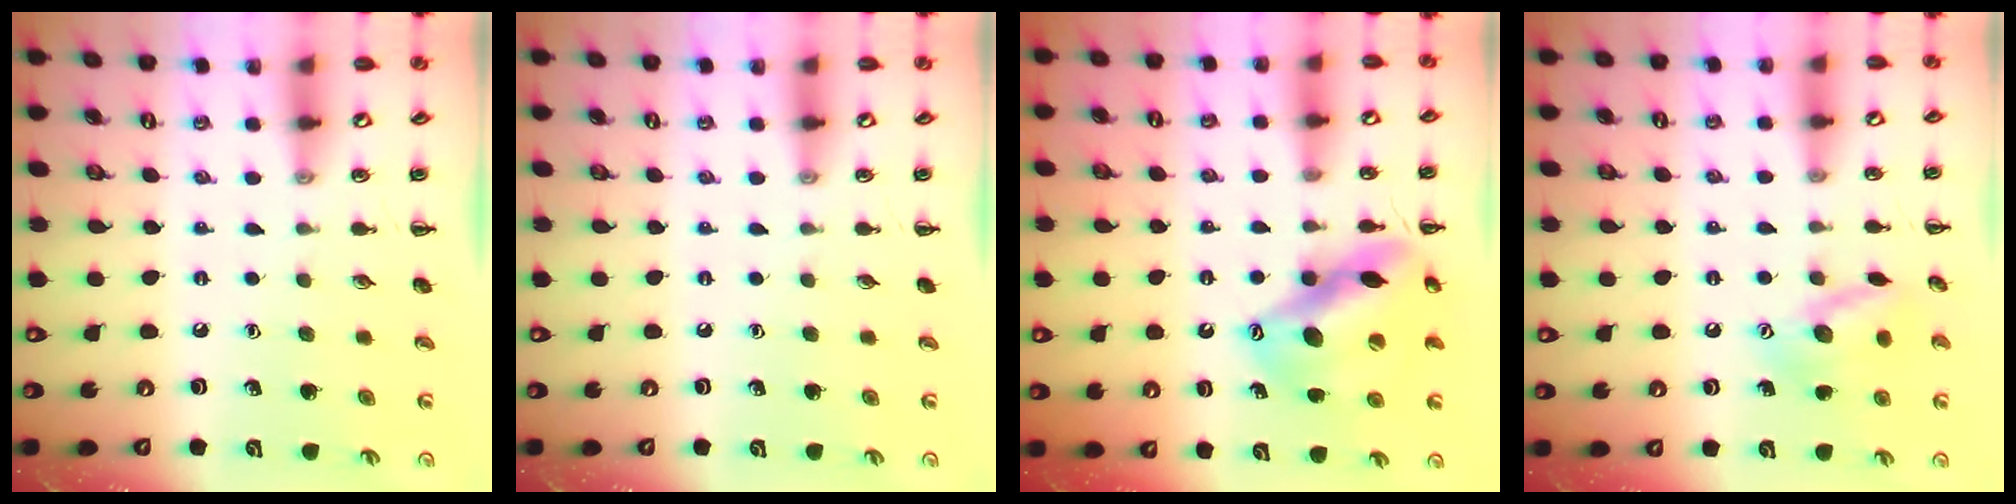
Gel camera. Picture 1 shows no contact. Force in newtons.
{"total": 0.0}
{"total": 15.2, "press": 14.8, "slide": 3.7}
{"total": 11.6, "press": 11.6, "slide": 0.8}